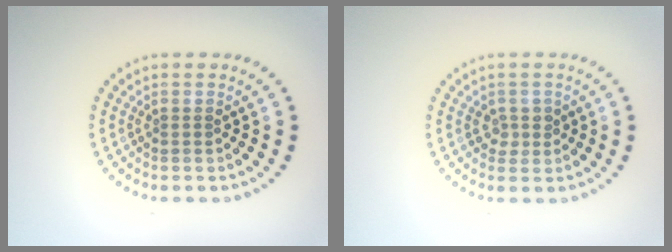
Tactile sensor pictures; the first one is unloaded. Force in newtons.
{"total": 1.4, "press": 1.3, "slide": 0.7}